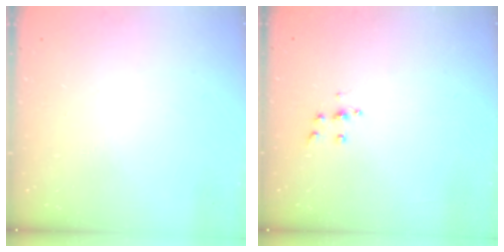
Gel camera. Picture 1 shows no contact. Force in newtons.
{"total": 5.9, "press": 5.9, "slide": 0.3}